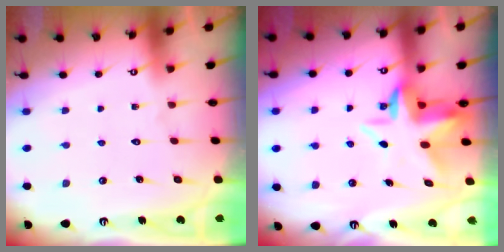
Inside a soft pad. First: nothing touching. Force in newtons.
{"total": 6.0, "press": 5.9, "slide": 1.0}